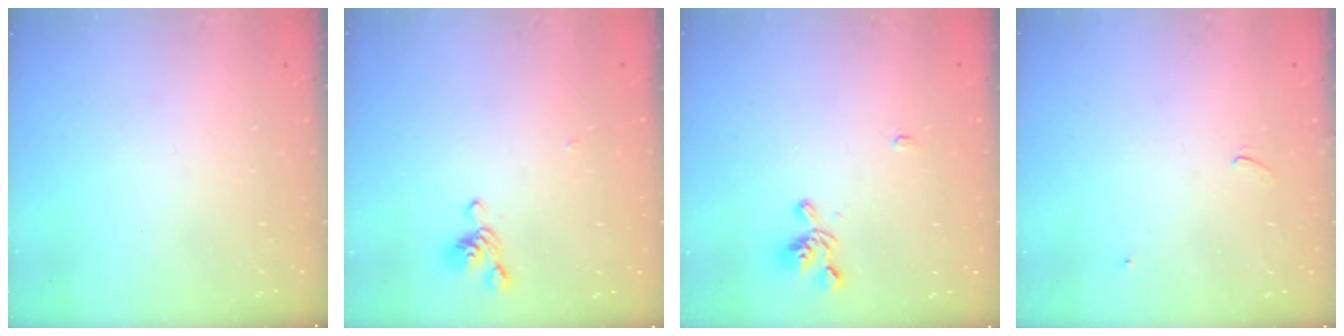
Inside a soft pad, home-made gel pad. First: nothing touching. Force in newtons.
{"total": 5.3, "press": 5.2, "slide": 0.9}
{"total": 3.4, "press": 3.3, "slide": 0.8}
{"total": 3.7, "press": 3.7, "slide": 0.4}